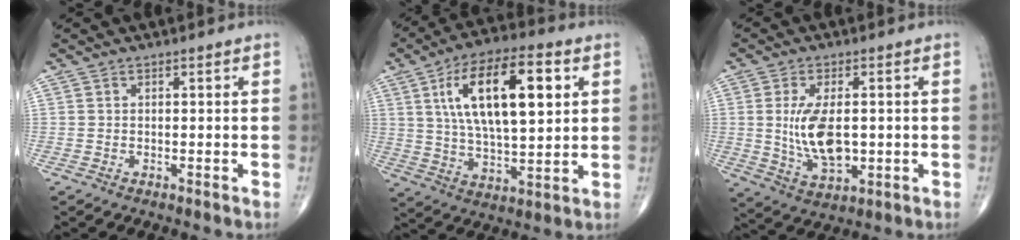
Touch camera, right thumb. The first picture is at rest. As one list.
[{"total": 19.6, "force": [5.8, 8.0, 16.9], "torque": [-0.277, -0.004, 0.098]}, {"total": 10.4, "force": [0.2, 5.3, 8.9], "torque": [-0.168, -0.013, 0.014]}]